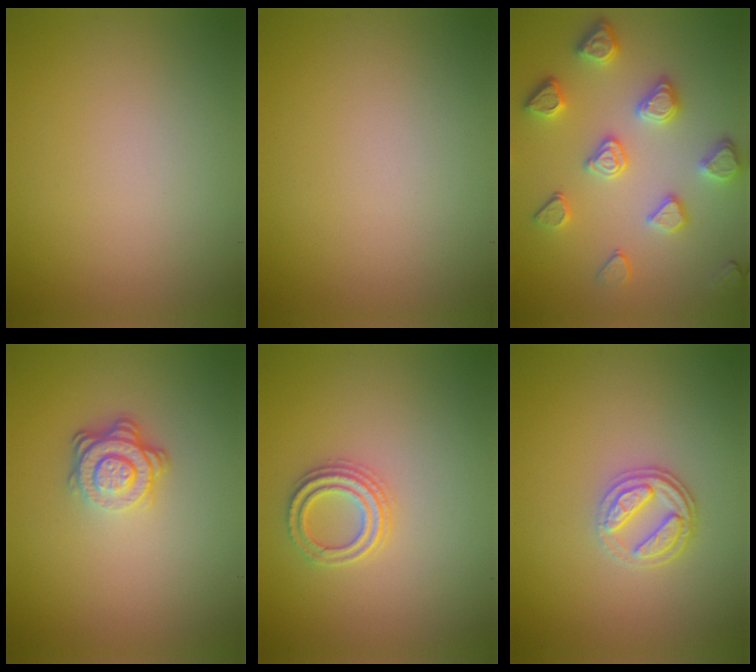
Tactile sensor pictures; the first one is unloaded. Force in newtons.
{"total": 0.0}
{"total": 4.6, "press": 4.1, "slide": 2.1}
{"total": 3.8, "press": 2.6, "slide": 2.7}
{"total": 2.3, "press": 2.2, "slide": 0.8}
{"total": 2.8, "press": 2.4, "slide": 1.3}